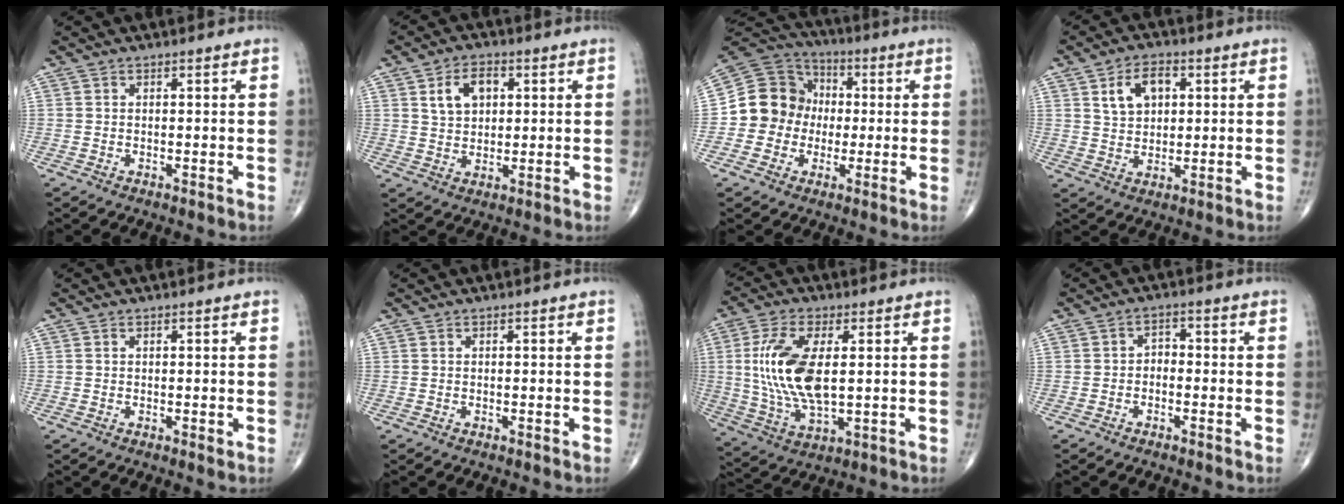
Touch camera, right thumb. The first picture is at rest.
{"total": 6.8, "force": [2.2, 4.6, 4.6], "torque": [-0.061, -0.001, 0.039]}
{"total": 12.5, "force": [-0.9, 11.8, 4.2], "torque": [-0.043, 0.035, -0.023]}
{"total": 7.3, "force": [2.5, 4.8, 4.9], "torque": [-0.066, -0.001, 0.044]}
{"total": 0.6, "force": [0.1, 0.3, 0.6], "torque": [-0.009, -0.003, 0.002]}
{"total": 0.0}
{"total": 14.8, "force": [1.7, 6.7, 13.1], "torque": [-0.272, -0.012, 0.038]}
{"total": 2.2, "force": [-0.8, 1.6, 1.3], "torque": [-0.008, 0.018, -0.024]}